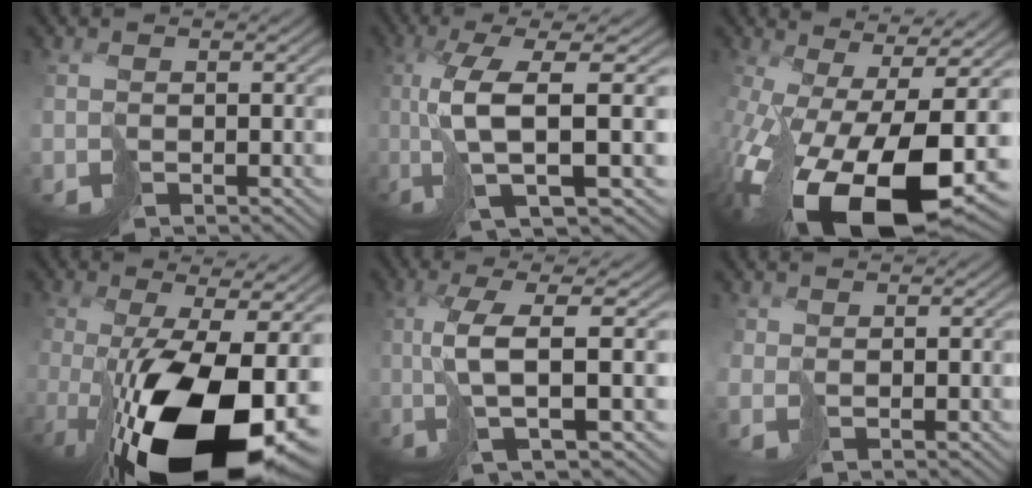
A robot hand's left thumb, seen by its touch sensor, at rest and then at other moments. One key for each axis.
{"total": 10.8, "fx": -1.1, "fy": 3.1, "fz": 10.3, "tx": -0.191, "ty": 0.001, "tz": -0.019}
{"total": 18.8, "fx": -6.6, "fy": 8.0, "fz": 15.7, "tx": -0.316, "ty": -0.058, "tz": -0.085}
{"total": 18.9, "fx": -7.0, "fy": 7.7, "fz": 15.8, "tx": -0.297, "ty": -0.056, "tz": -0.100}
{"total": 7.8, "fx": -0.1, "fy": 1.9, "fz": 7.6, "tx": -0.141, "ty": 0.011, "tz": -0.011}
{"total": 0.8, "fx": 0.3, "fy": 0.6, "fz": 0.5, "tx": -0.020, "ty": -0.007, "tz": 0.006}